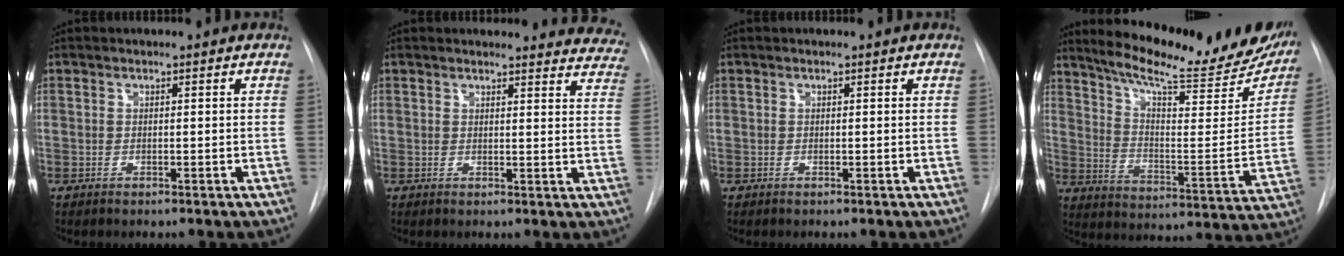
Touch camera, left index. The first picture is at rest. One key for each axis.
{"total": 15.8, "fx": 15.2, "fy": 3.3, "fz": 2.2, "tx": 0.009, "ty": -0.076, "tz": 0.132}
{"total": 0.0}
{"total": 23.8, "fx": 20.2, "fy": 4.0, "fz": 11.8, "tx": -0.177, "ty": -0.068, "tz": 0.267}